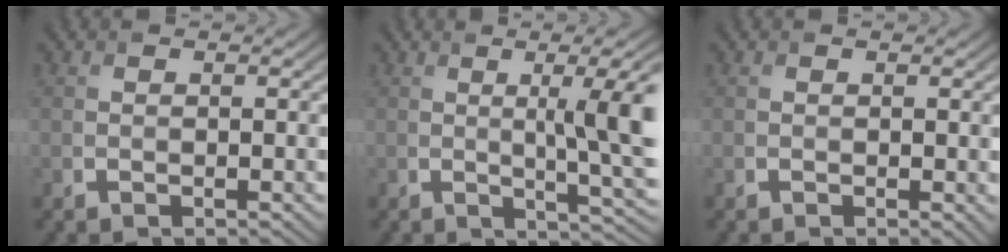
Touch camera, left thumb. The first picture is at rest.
{"total": 9.8, "force": [0.7, 2.2, 9.5], "torque": [-0.114, 0.018, 0.021]}
{"total": 0.5, "force": [-0.1, 0.1, 0.5], "torque": [-0.010, -0.001, 0.000]}